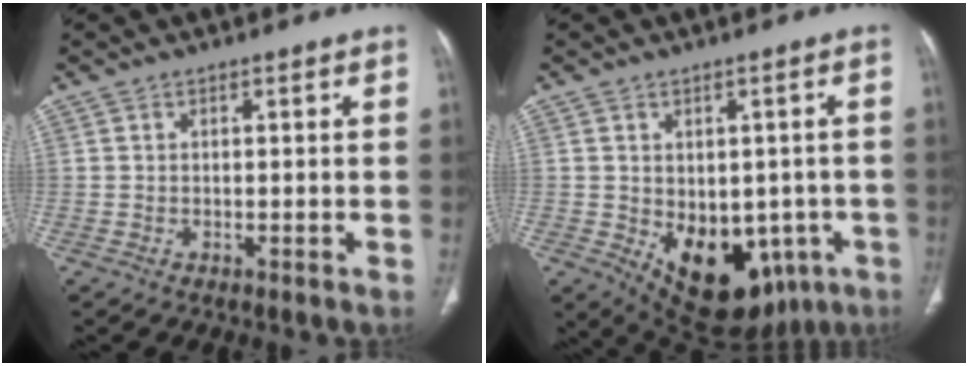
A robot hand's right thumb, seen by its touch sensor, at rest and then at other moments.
{"total": 16.8, "force": [-5.3, 11.1, 11.4], "torque": [-0.134, 0.001, -0.046]}